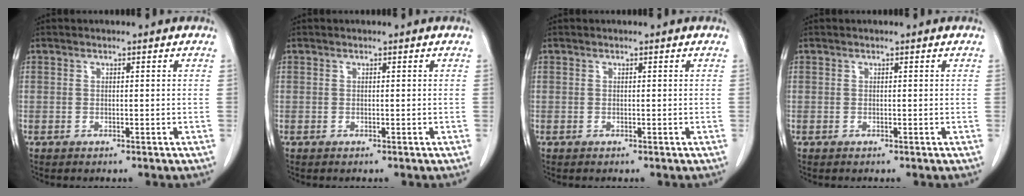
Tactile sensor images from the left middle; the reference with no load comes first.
{"total": 0.0}
{"total": 0.0}
{"total": 0.0}